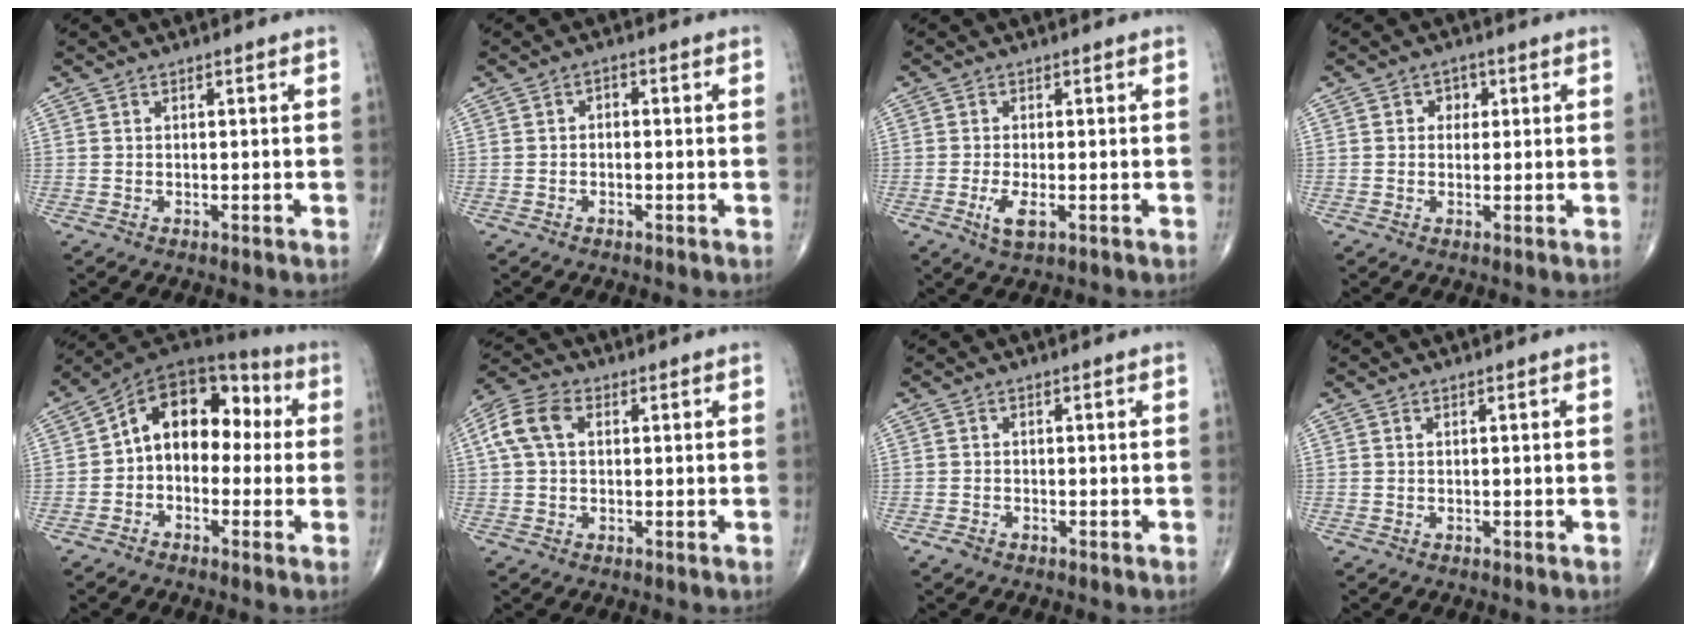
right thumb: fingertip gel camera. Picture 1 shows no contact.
{"total": 1.5, "force": [-0.2, 1.1, 1.0], "torque": [-0.005, 0.006, -0.009]}
{"total": 3.7, "force": [-1.2, 1.3, 3.2], "torque": [-0.071, -0.008, -0.021]}
{"total": 2.8, "force": [0.7, 2.4, 1.3], "torque": [0.003, 0.002, 0.004]}
{"total": 14.5, "force": [0.8, 9.9, 10.6], "torque": [-0.118, 0.054, -0.004]}
{"total": 7.5, "force": [1.7, 4.9, 5.4], "torque": [-0.121, 0.023, 0.030]}
{"total": 1.0, "force": [-0.7, 0.6, 0.4], "torque": [-0.011, 0.000, -0.015]}
{"total": 0.0}